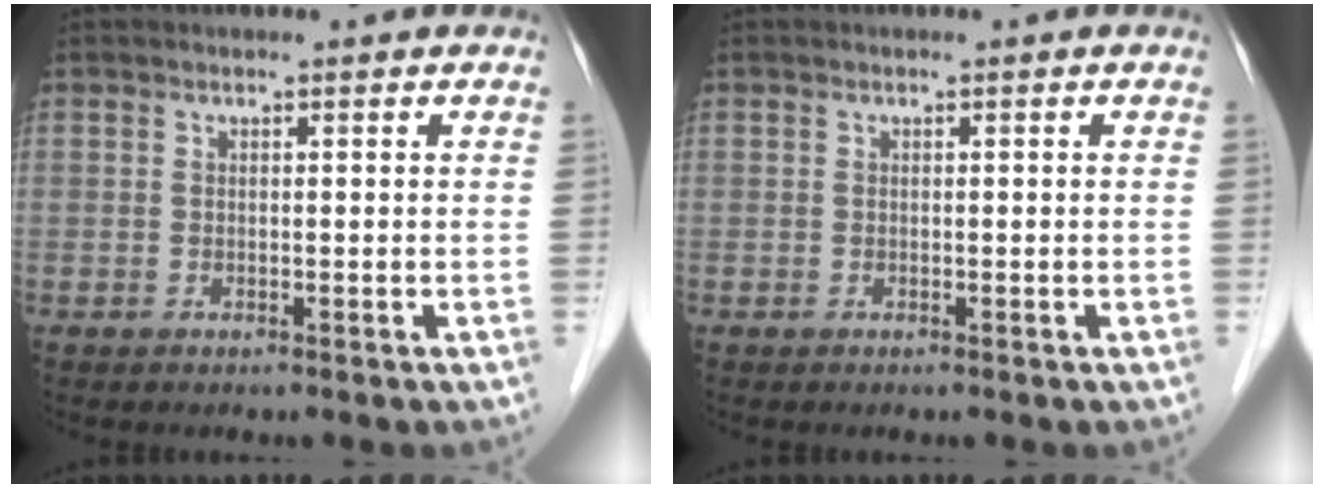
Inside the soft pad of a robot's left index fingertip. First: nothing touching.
{"total": 0.0}